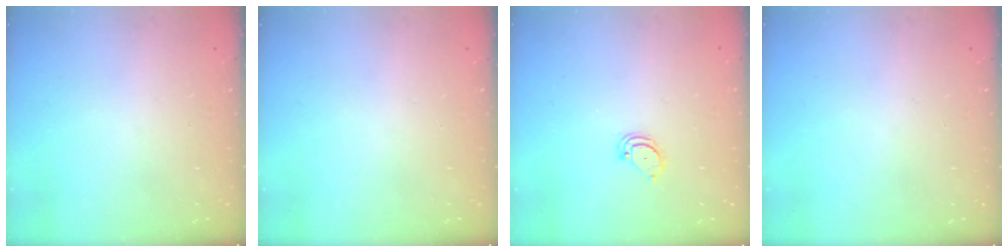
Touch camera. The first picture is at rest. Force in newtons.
{"total": 0.0}
{"total": 2.6, "press": 2.6, "slide": 0.2}
{"total": 0.0}